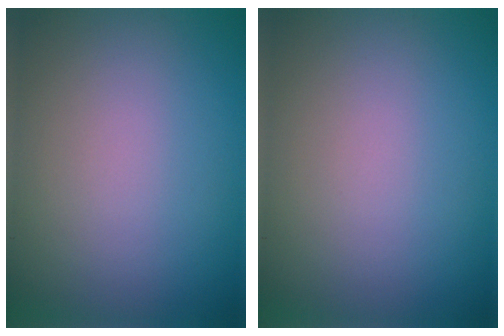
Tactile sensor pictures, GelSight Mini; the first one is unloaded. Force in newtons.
{"total": 0.0}